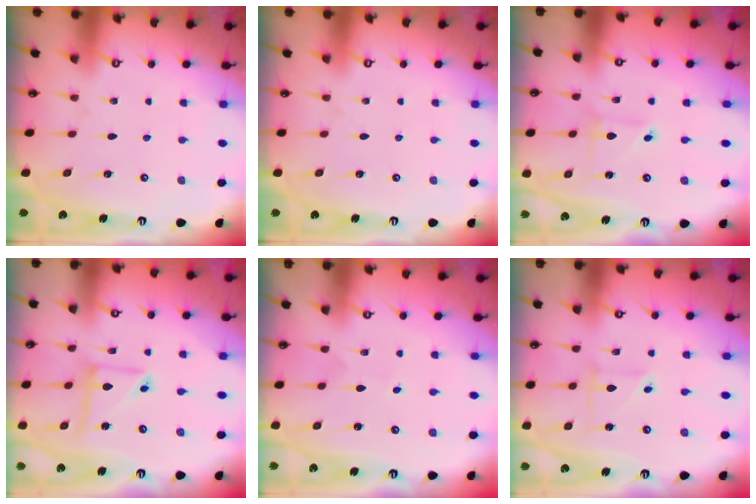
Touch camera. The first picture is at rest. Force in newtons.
{"total": 0.0}
{"total": 2.2, "press": 2.2, "slide": 0.1}
{"total": 9.2, "press": 9.2, "slide": 0.8}
{"total": 1.2, "press": 1.2, "slide": 0.1}
{"total": 2.9, "press": 2.9, "slide": 0.3}